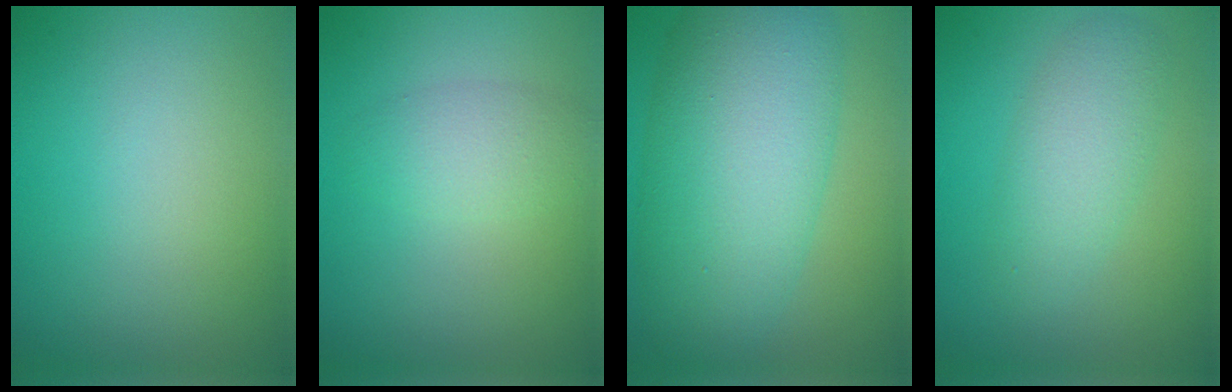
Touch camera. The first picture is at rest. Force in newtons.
{"total": 2.6, "press": 2.6, "slide": 0.1}
{"total": 10.8, "press": 10.8, "slide": 0.4}
{"total": 3.6, "press": 3.6, "slide": 0.2}